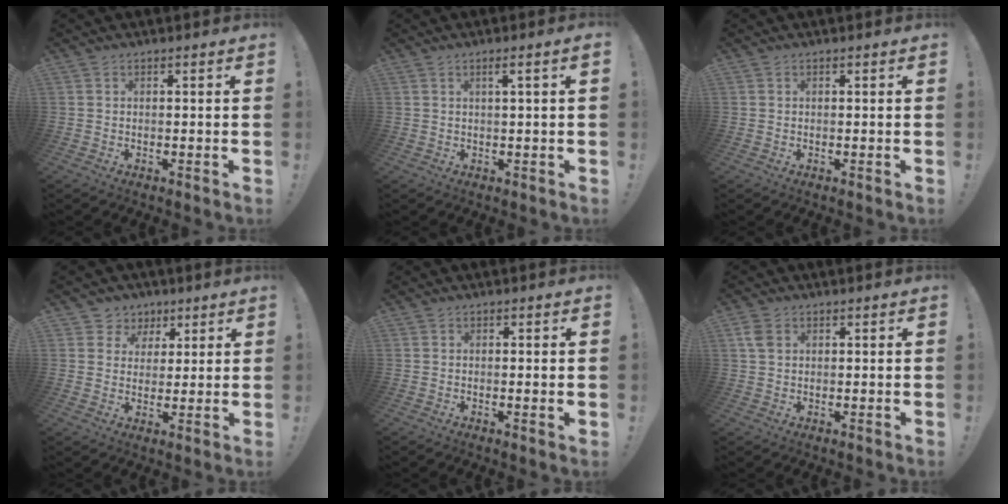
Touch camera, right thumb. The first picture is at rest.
{"total": 2.7, "force": [0.7, -0.2, 2.6], "torque": [-0.042, -0.002, 0.007]}
{"total": 0.0}
{"total": 5.9, "force": [2.2, 5.4, 0.5], "torque": [-0.014, -0.012, 0.048]}
{"total": 1.1, "force": [0.0, -0.1, 1.1], "torque": [-0.014, -0.002, -0.001]}
{"total": 3.6, "force": [1.5, 2.3, 2.3], "torque": [-0.041, 0.003, 0.028]}